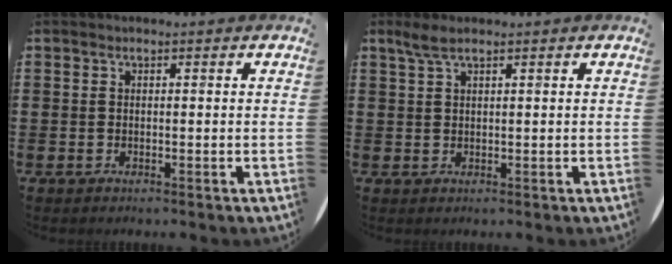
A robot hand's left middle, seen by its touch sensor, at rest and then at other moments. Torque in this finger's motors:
{"motor_torque": [0.20, -0.16, 0.02, 0.01]}